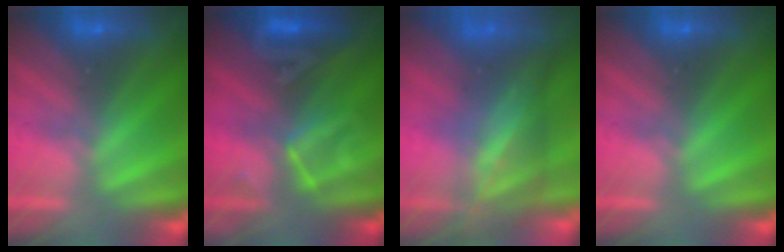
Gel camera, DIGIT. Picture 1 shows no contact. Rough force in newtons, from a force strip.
{"total": 2.8}
{"total": 7.4}
{"total": 0.0}